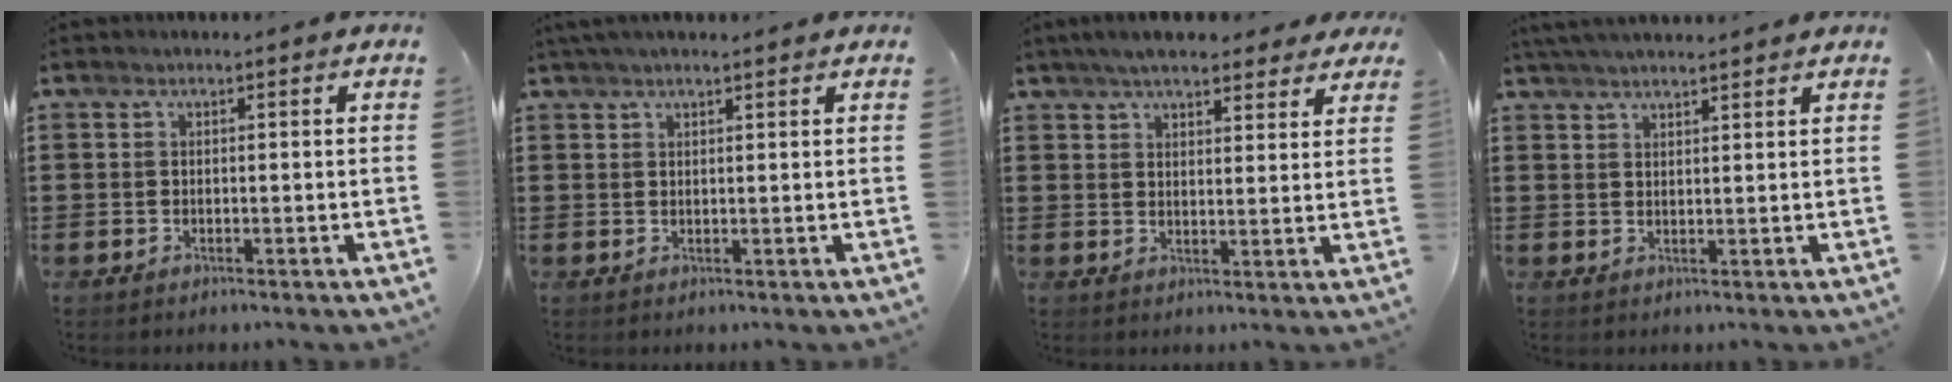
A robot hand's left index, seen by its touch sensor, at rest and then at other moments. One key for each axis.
{"total": 1.9, "fx": 1.6, "fy": 0.2, "fz": 1.1, "tx": -0.024, "ty": 0.003, "tz": 0.029}
{"total": 5.8, "fx": 5.1, "fy": 1.3, "fz": 2.4, "tx": -0.061, "ty": -0.003, "tz": 0.094}
{"total": 2.9, "fx": 2.8, "fy": -0.1, "fz": 0.7, "tx": -0.021, "ty": 0.000, "tz": 0.053}